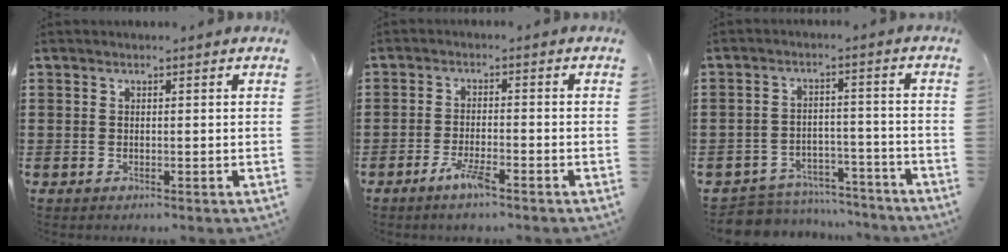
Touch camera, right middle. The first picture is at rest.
{"total": 3.8, "force": [-2.4, 0.6, 2.8], "torque": [-0.065, -0.004, -0.049]}
{"total": 6.0, "force": [-5.9, 1.0, 0.2], "torque": [-0.008, 0.016, -0.119]}